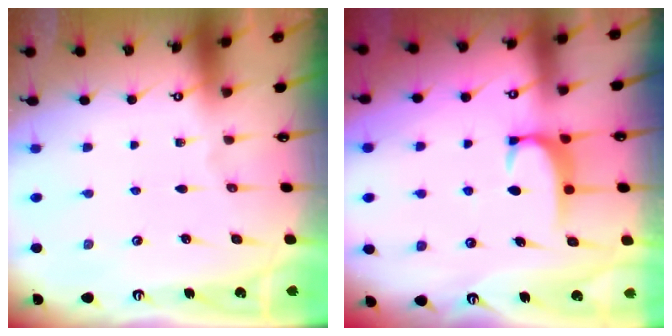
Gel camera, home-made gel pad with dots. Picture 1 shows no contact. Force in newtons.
{"total": 1.7, "press": 1.6, "slide": 0.5}